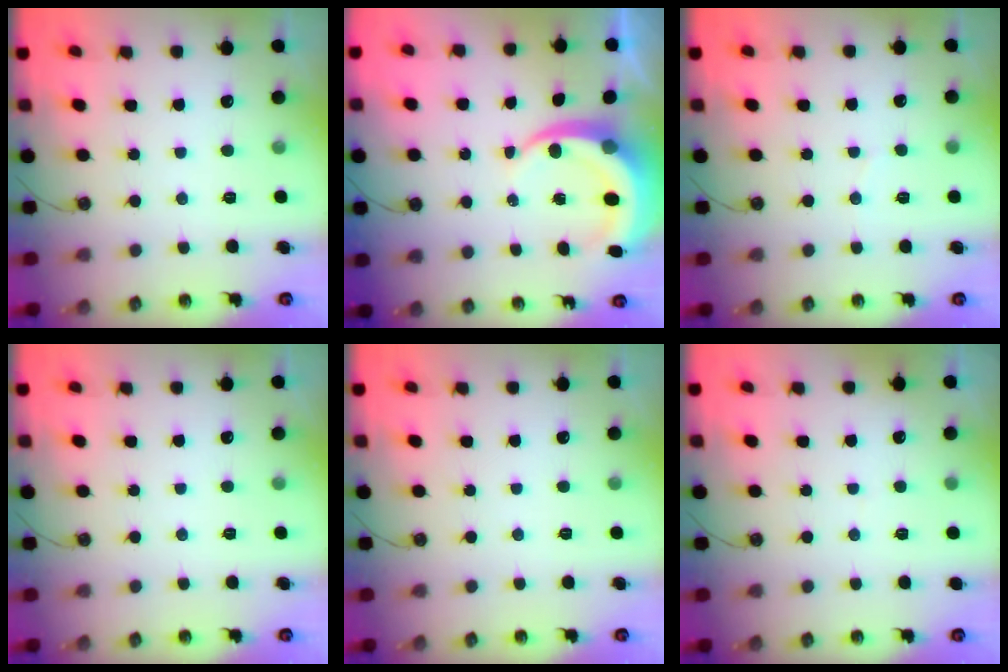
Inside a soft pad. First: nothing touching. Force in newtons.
{"total": 7.7, "press": 7.7, "slide": 0.9}
{"total": 2.2, "press": 2.2, "slide": 0.2}
{"total": 0.0}
{"total": 0.0}
{"total": 1.4, "press": 1.4, "slide": 0.1}